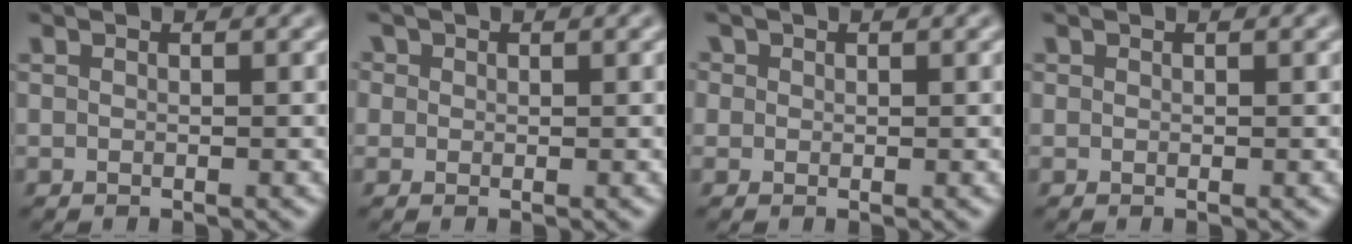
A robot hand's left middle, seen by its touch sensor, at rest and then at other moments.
{"total": 1.5, "force": [0.6, 1.3, 0.4], "torque": [-0.006, 0.003, -0.003]}
{"total": 1.4, "force": [0.5, 1.2, 0.4], "torque": [-0.004, 0.001, -0.001]}
{"total": 0.0}